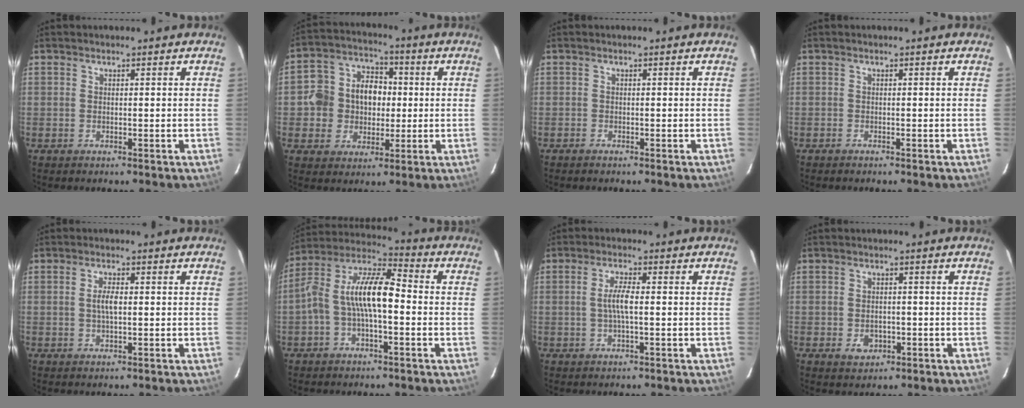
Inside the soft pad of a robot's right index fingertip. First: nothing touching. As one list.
[{"total": 10.6, "force": [0.0, 9.5, 4.6], "torque": [-0.107, 0.036, -0.001]}, {"total": 0.7, "force": [-0.6, 0.2, 0.1], "torque": [-0.005, 0.000, -0.013]}, {"total": 0.6, "force": [-0.6, 0.2, 0.0], "torque": [-0.003, 0.001, -0.012]}, {"total": 2.8, "force": [0.0, 0.9, 2.7], "torque": [-0.052, 0.003, 0.000]}, {"total": 11.9, "force": [-1.5, 4.2, 11.0], "torque": [-0.216, 0.022, -0.034]}, {"total": 3.9, "force": [-0.3, 0.5, 3.9], "torque": [-0.076, 0.003, -0.005]}, {"total": 3.7, "force": [-1.3, 2.9, 1.9], "torque": [-0.037, 0.000, -0.014]}]